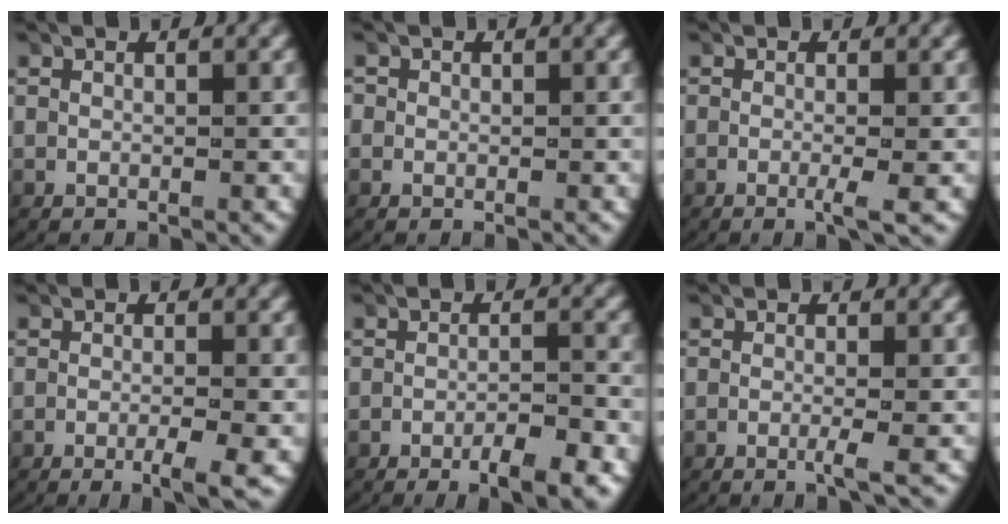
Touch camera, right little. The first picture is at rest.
{"total": 1.2, "force": [-0.1, 1.2, 0.1], "torque": [-0.011, -0.007, -0.002]}
{"total": 1.8, "force": [-0.6, 0.1, 1.7], "torque": [-0.026, 0.000, -0.017]}
{"total": 3.2, "force": [-1.7, 0.3, 2.7], "torque": [-0.033, -0.001, -0.033]}
{"total": 3.6, "force": [-2.3, 0.8, 2.7], "torque": [-0.031, 0.003, -0.045]}
{"total": 1.5, "force": [-0.6, 0.0, 1.4], "torque": [-0.022, 0.000, -0.016]}